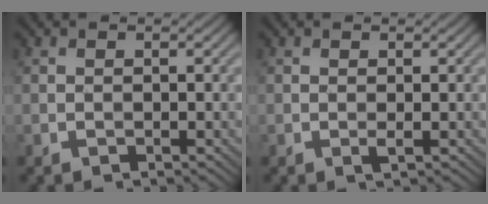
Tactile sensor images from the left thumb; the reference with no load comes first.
{"total": 0.5, "force": [0.0, 0.0, 0.5], "torque": [-0.012, -0.002, 0.000]}